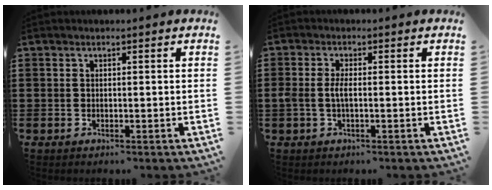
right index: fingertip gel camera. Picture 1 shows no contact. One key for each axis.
{"total": 2.6, "fx": -0.5, "fy": 0.8, "fz": 2.5, "tx": -0.061, "ty": -0.004, "tz": -0.014}